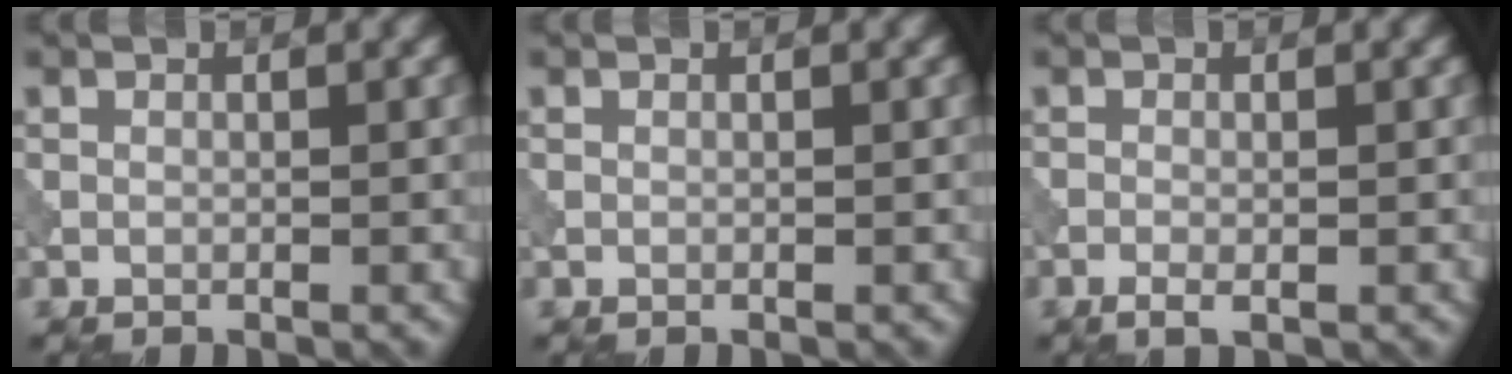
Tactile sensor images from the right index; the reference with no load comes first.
{"total": 0.0}
{"total": 1.3, "force": [-0.7, 0.4, 1.1], "torque": [-0.022, -0.003, -0.014]}